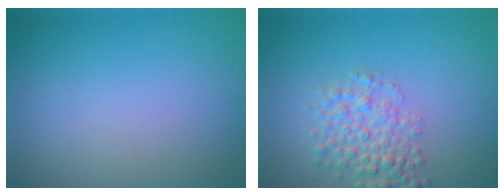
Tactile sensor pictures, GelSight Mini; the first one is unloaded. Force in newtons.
{"total": 3.5, "press": 3.5, "slide": 0.1}